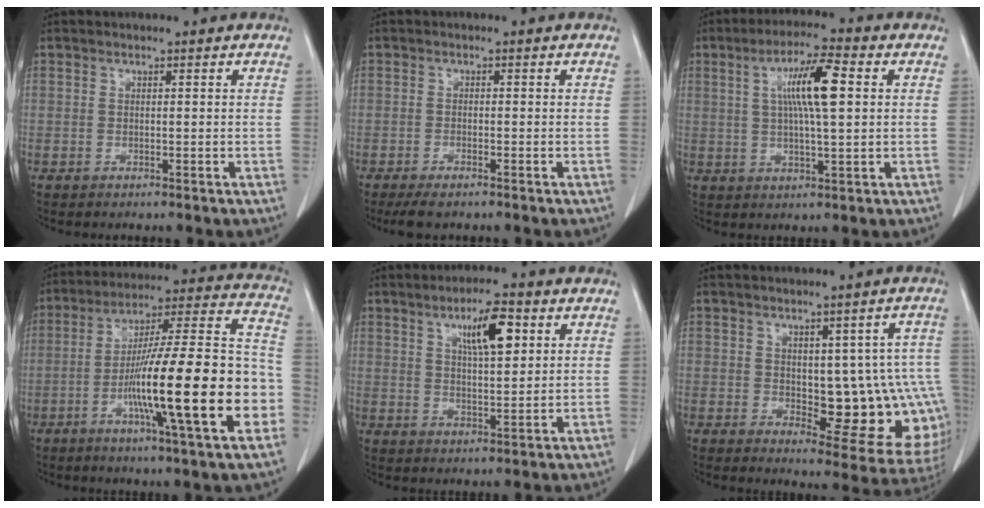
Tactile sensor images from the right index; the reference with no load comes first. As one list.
[{"total": 3.4, "force": [-2.7, 0.7, 2.1], "torque": [-0.037, -0.008, -0.042]}, {"total": 9.3, "force": [2.0, 1.0, 9.1], "torque": [-0.167, 0.010, 0.035]}, {"total": 25.1, "force": [-6.8, 1.6, 24.2], "torque": [-0.319, 0.003, -0.114]}, {"total": 7.5, "force": [3.3, 1.7, 6.6], "torque": [-0.113, 0.004, 0.056]}, {"total": 14.0, "force": [-0.6, 5.5, 12.8], "torque": [-0.116, 0.010, 0.009]}]